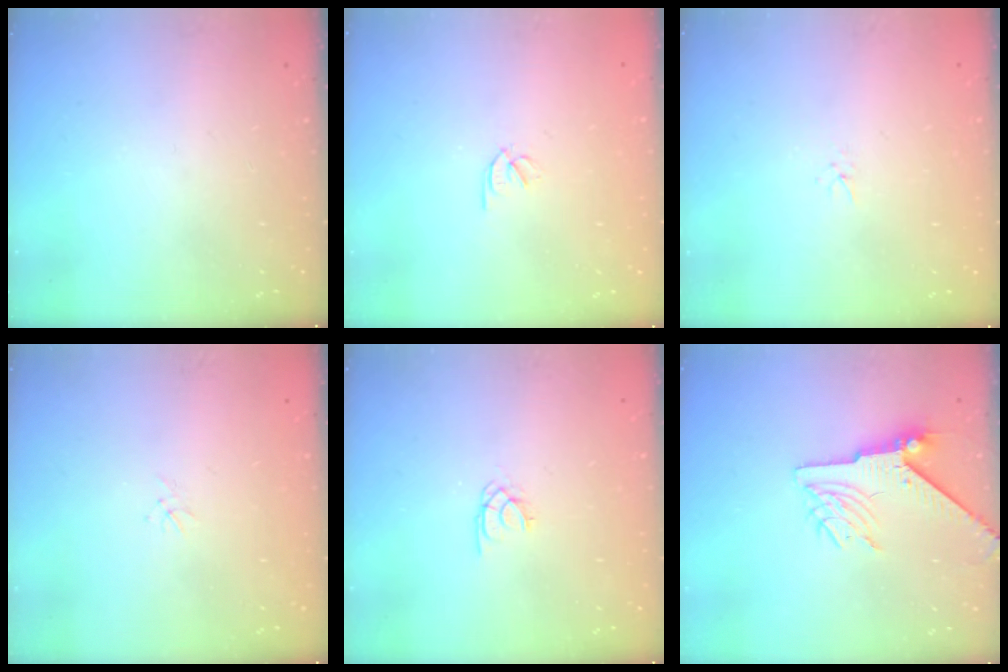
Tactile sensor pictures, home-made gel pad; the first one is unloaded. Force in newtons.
{"total": 1.8, "press": 1.7, "slide": 0.5}
{"total": 1.6, "press": 1.6, "slide": 0.2}
{"total": 1.1, "press": 1.0, "slide": 0.3}
{"total": 1.8, "press": 1.8, "slide": 0.3}
{"total": 7.2, "press": 7.2, "slide": 1.0}